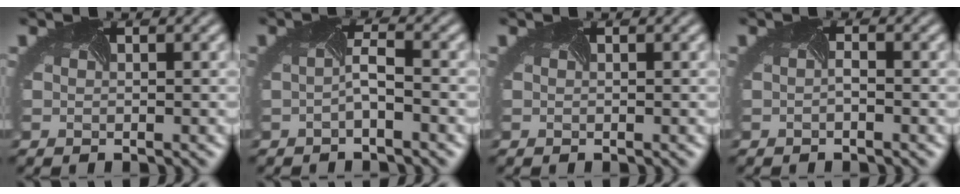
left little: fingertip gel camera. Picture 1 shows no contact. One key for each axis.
{"total": 1.4, "fx": -0.8, "fy": 0.0, "fz": 1.1, "tx": -0.026, "ty": -0.002, "tz": -0.017}
{"total": 0.0}
{"total": 0.7, "fx": -0.6, "fy": -0.1, "fz": 0.2, "tx": -0.011, "ty": -0.004, "tz": -0.012}